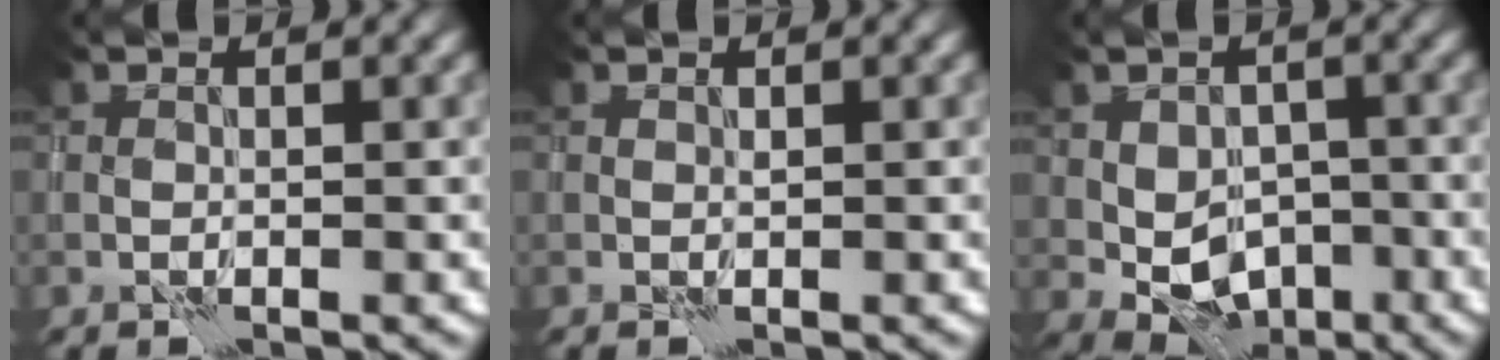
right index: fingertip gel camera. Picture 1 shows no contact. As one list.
[{"total": 0.0}, {"total": 4.6, "force": [-1.0, 3.3, 3.0], "torque": [-0.044, -0.005, -0.015]}]